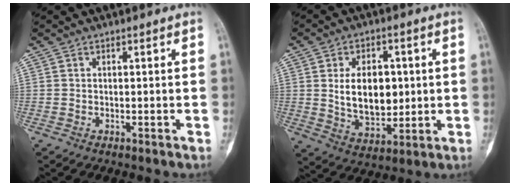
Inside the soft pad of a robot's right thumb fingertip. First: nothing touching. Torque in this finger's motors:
{"motor_torque": [-0.55, 0.97, 0.26, -0.12, 0.09]}